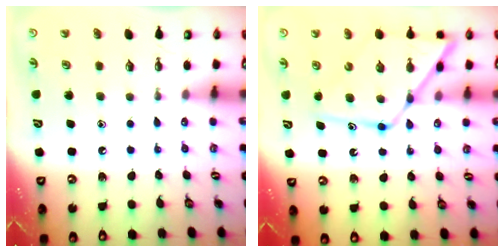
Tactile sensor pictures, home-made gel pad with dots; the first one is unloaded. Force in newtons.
{"total": 13.3, "press": 13.3, "slide": 1.1}